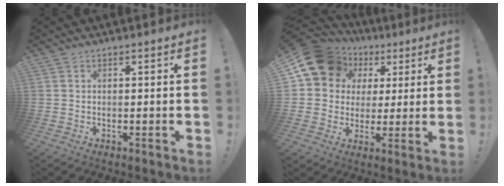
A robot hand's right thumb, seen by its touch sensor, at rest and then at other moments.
{"total": 14.7, "force": [6.7, 11.7, 5.9], "torque": [-0.089, -0.034, 0.137]}